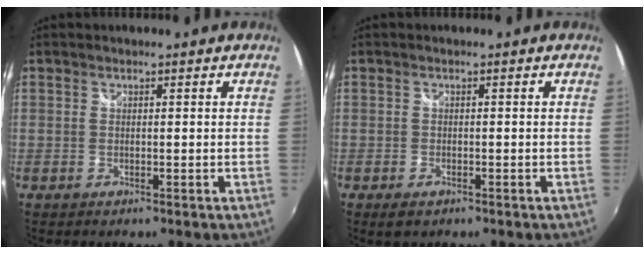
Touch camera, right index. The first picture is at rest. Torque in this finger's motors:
{"motor_torque": [0.11, -0.11, 0.05, 0.01]}